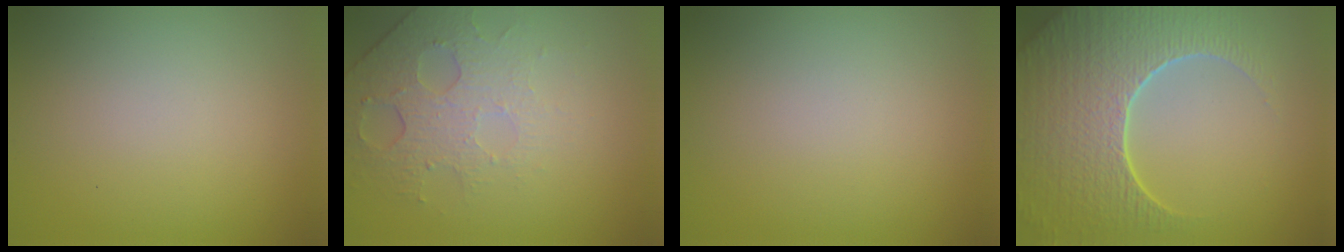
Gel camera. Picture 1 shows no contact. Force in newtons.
{"total": 4.8, "press": 3.2, "slide": 3.6}
{"total": 0.0}
{"total": 9.1, "press": 6.5, "slide": 6.3}